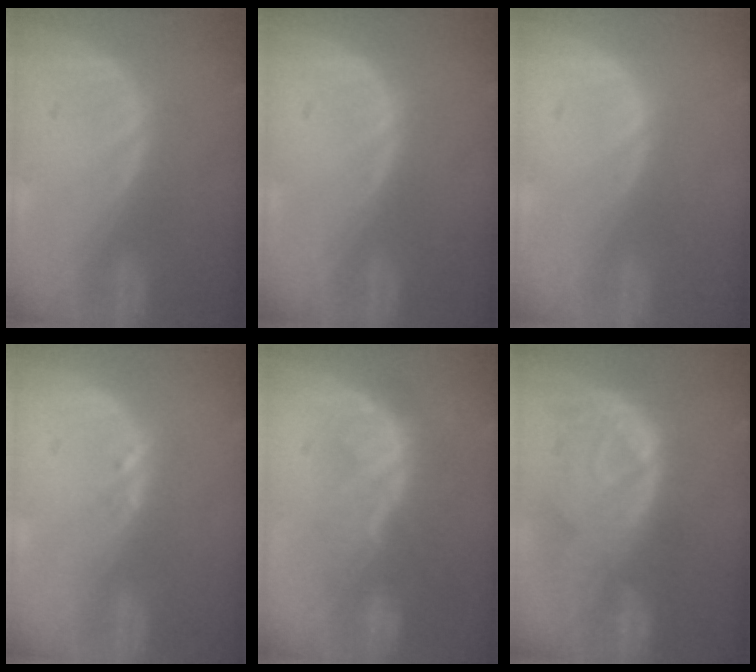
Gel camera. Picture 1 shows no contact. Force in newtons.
{"total": 0.0}
{"total": 0.0}
{"total": 1.0, "press": 1.0, "slide": 0.2}
{"total": 8.1, "press": 7.4, "slide": 3.5}
{"total": 11.0, "press": 9.7, "slide": 5.3}